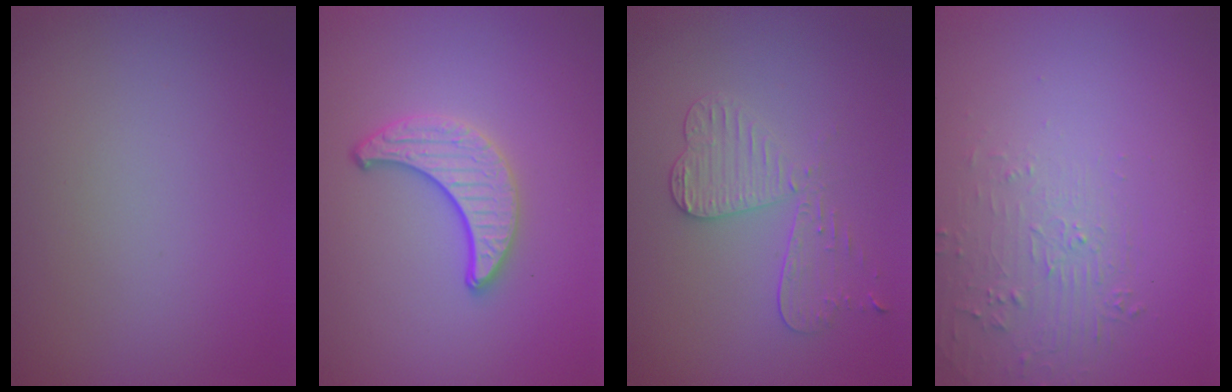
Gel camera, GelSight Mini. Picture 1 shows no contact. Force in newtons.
{"total": 3.6, "press": 3.2, "slide": 1.6}
{"total": 3.4, "press": 3.2, "slide": 1.3}
{"total": 1.9, "press": 0.8, "slide": 1.7}